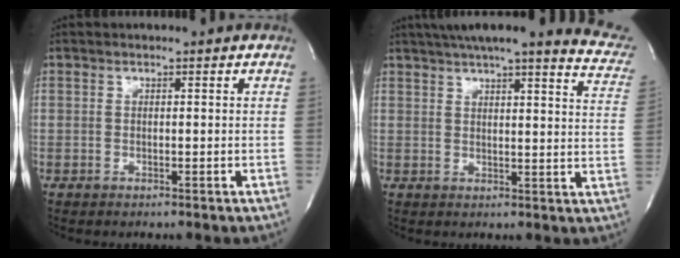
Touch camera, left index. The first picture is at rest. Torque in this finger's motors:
{"motor_torque": [0.15, -0.18, 0.20, 0.07]}